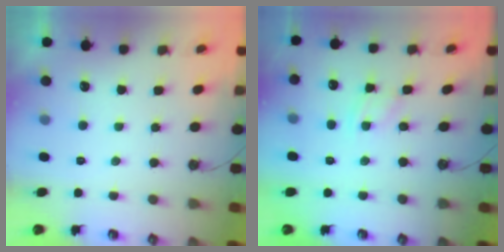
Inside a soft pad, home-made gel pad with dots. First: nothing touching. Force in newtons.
{"total": 2.9, "press": 2.9, "slide": 0.4}